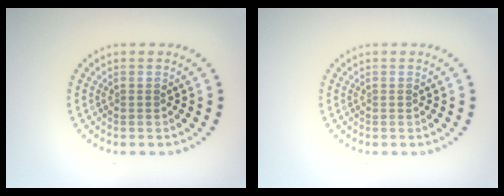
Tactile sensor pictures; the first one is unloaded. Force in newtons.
{"total": 0.0}